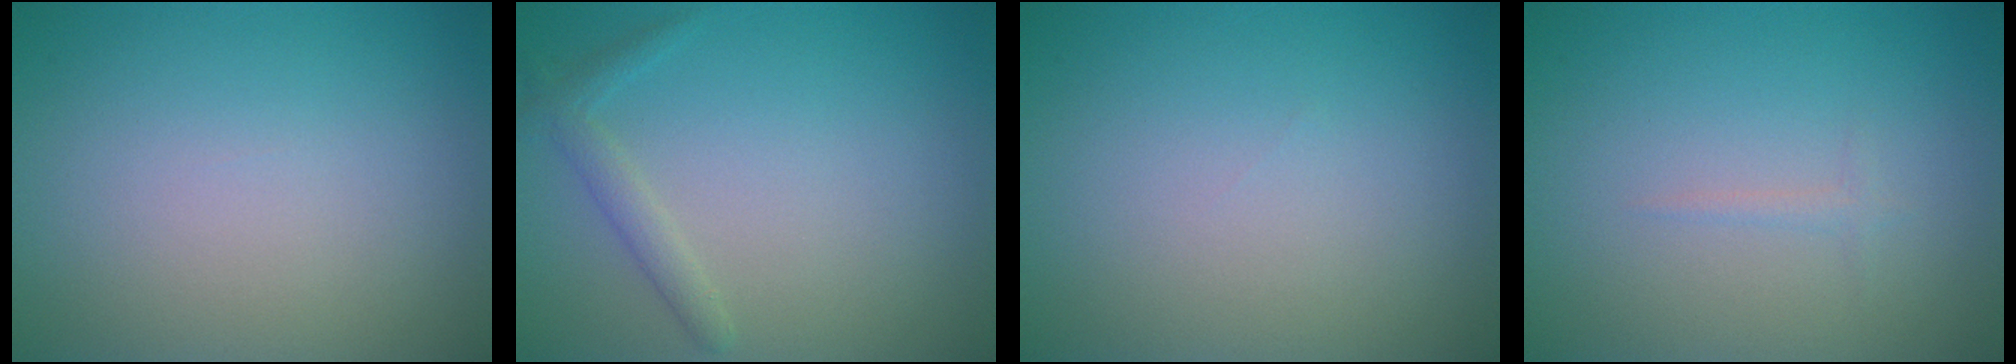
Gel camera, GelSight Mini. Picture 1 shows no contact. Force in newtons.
{"total": 1.5, "press": 1.5, "slide": 0.1}
{"total": 0.0}
{"total": 0.6, "press": 0.6, "slide": 0.0}